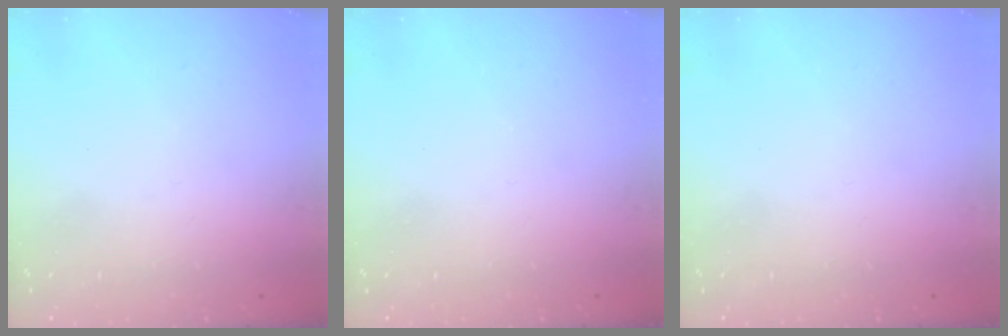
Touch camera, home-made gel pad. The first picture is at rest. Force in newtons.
{"total": 0.0}
{"total": 0.0}